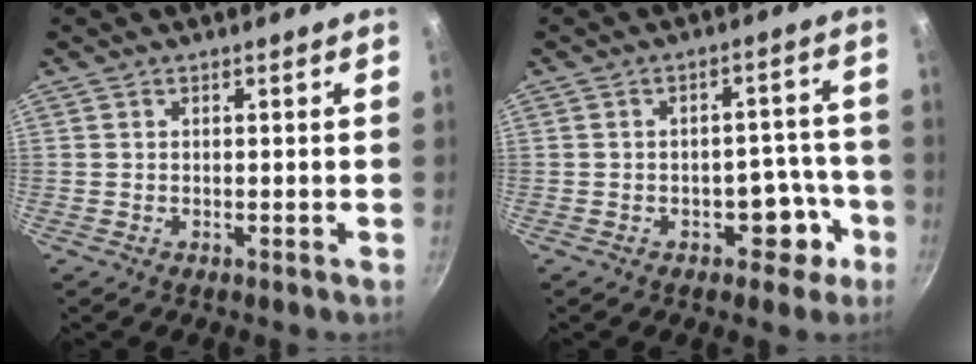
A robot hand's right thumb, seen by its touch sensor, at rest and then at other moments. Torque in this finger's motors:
{"motor_torque": [1.88, 1.71, 0.86, -0.52, 0.04]}